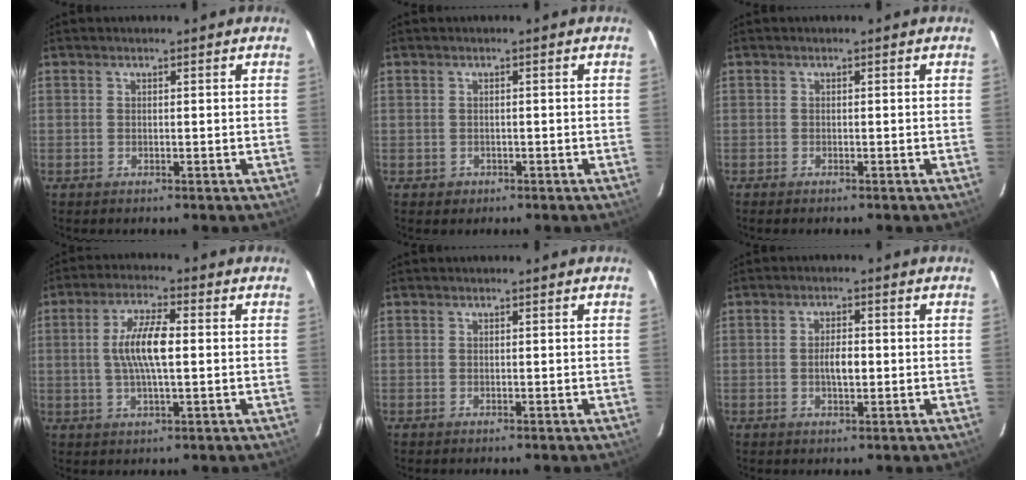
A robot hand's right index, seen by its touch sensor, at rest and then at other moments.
{"total": 1.5, "force": [-0.6, 1.3, 0.3], "torque": [-0.007, 0.003, -0.001]}
{"total": 0.8, "force": [-0.7, 0.1, 0.3], "torque": [-0.008, -0.001, -0.013]}
{"total": 8.2, "force": [0.4, 2.0, 7.9], "torque": [-0.152, 0.006, 0.008]}
{"total": 0.0}
{"total": 3.5, "force": [-0.4, 1.3, 3.2], "torque": [-0.059, 0.003, -0.005]}